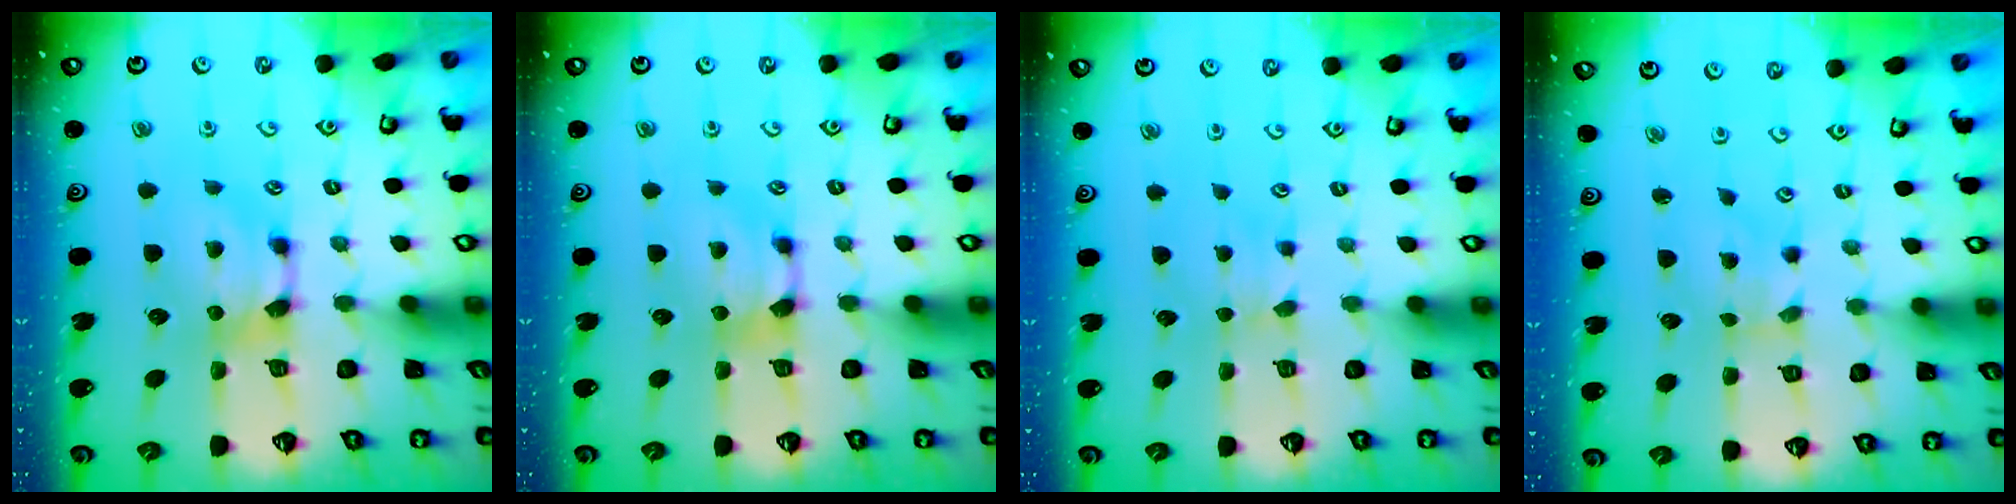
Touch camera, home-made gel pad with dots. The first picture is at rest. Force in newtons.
{"total": 0.0}
{"total": 2.9, "press": 2.9, "slide": 0.4}
{"total": 3.0, "press": 2.9, "slide": 0.8}